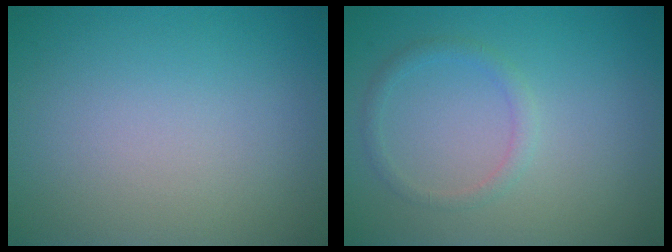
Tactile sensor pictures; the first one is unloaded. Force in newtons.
{"total": 1.4, "press": 1.3, "slide": 0.2}